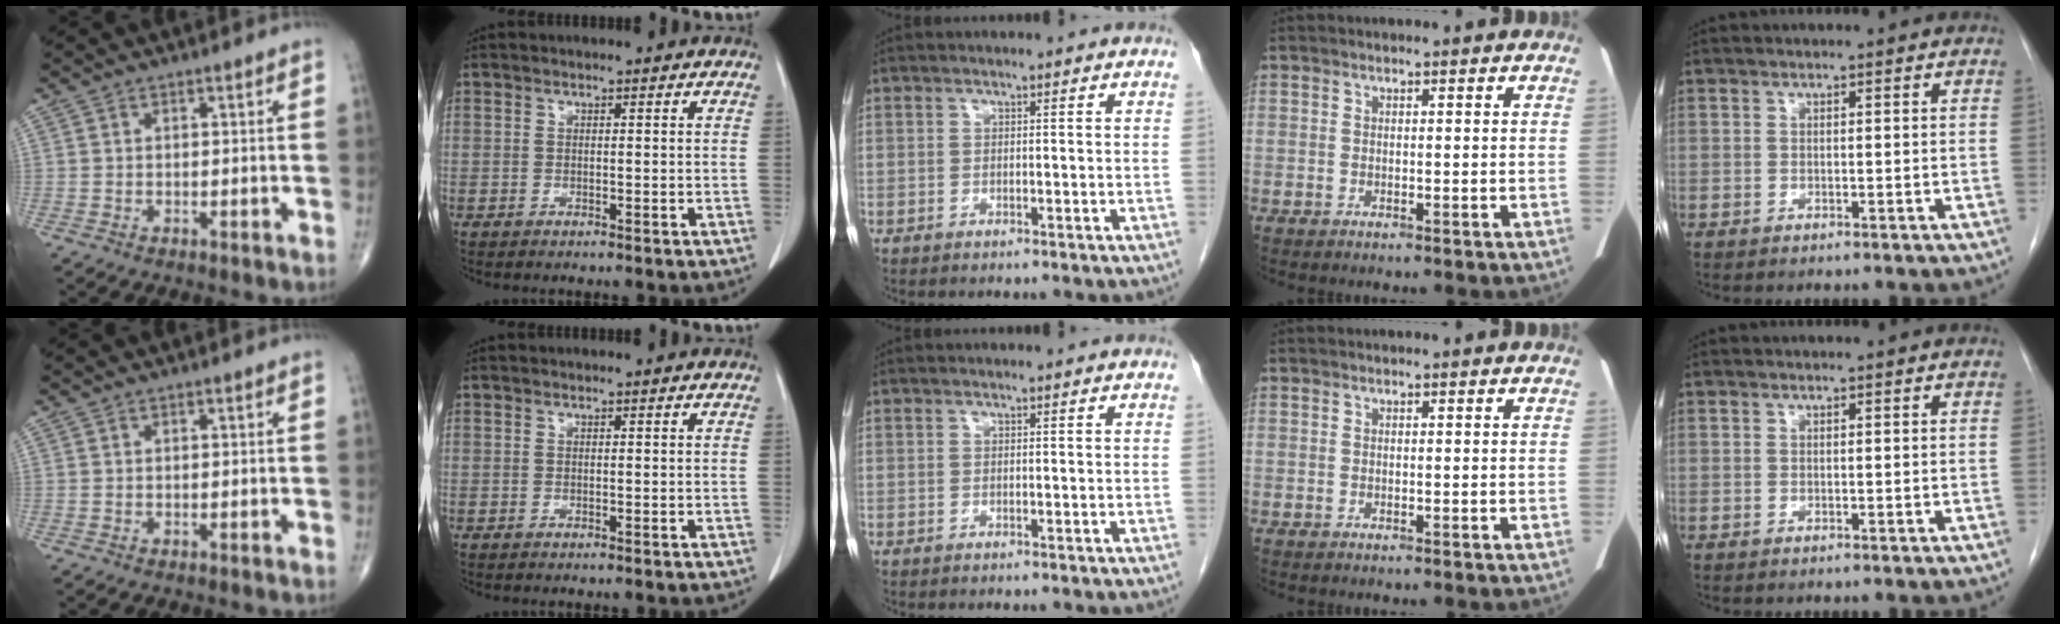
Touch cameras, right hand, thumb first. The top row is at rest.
{}